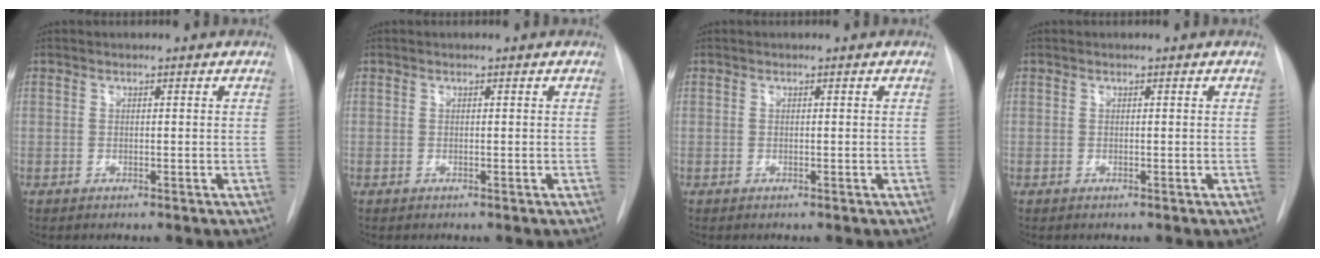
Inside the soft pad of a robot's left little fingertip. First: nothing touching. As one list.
[{"total": 0.0}, {"total": 0.0}, {"total": 0.0}]